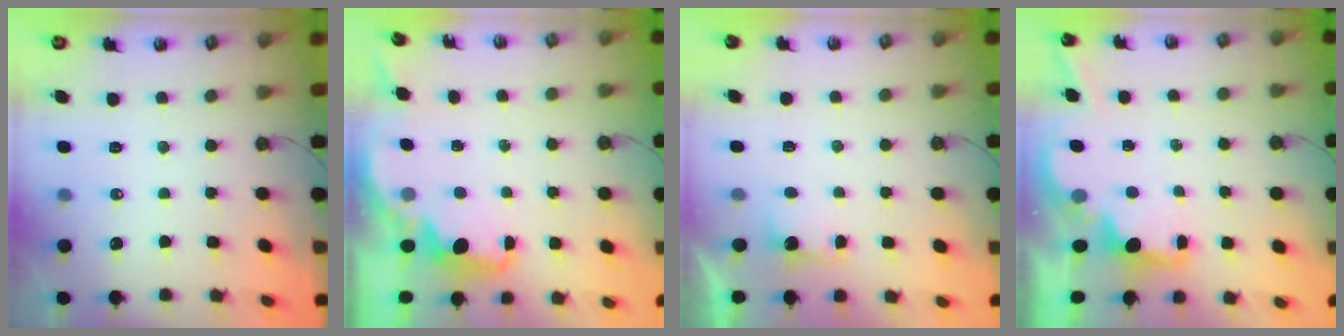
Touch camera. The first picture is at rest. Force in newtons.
{"total": 2.1, "press": 2.0, "slide": 0.7}
{"total": 2.2, "press": 1.9, "slide": 1.0}
{"total": 2.2, "press": 2.1, "slide": 0.8}